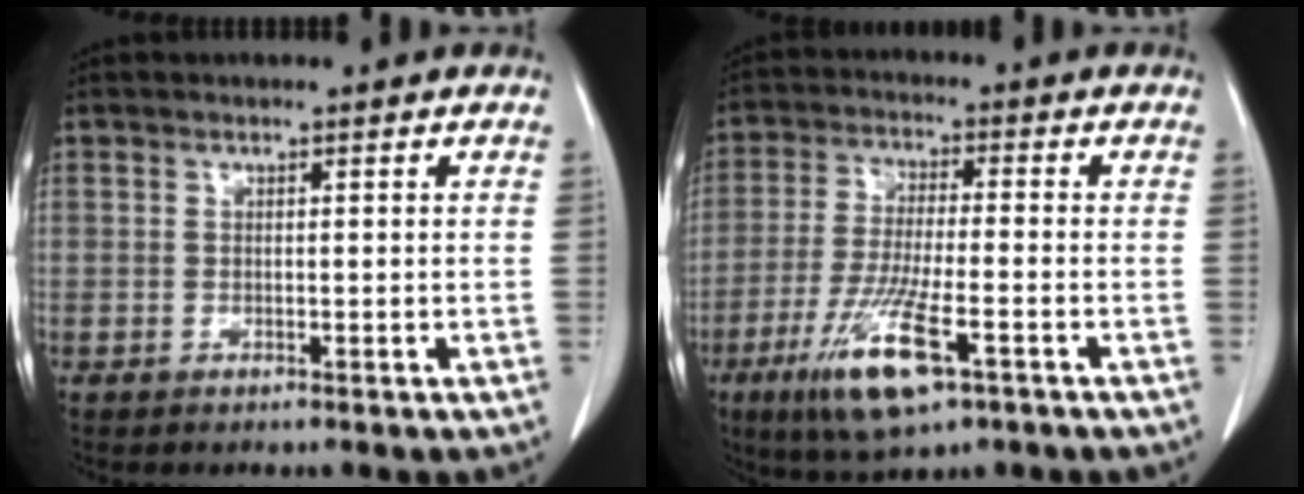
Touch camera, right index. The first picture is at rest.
{"total": 11.9, "force": [-5.9, 2.0, 10.2], "torque": [-0.205, -0.027, -0.102]}